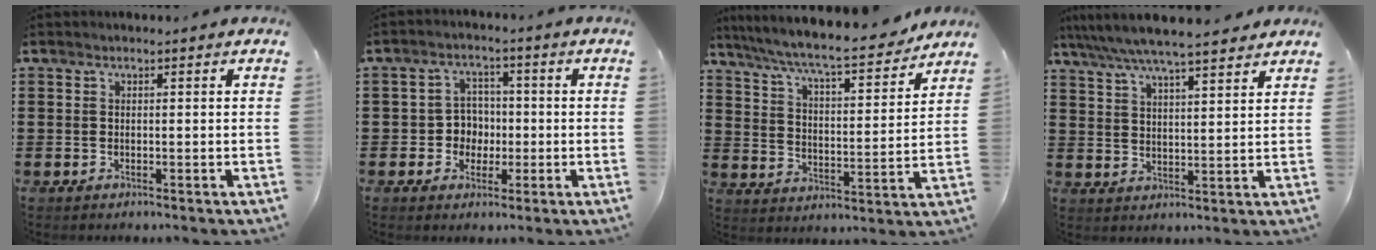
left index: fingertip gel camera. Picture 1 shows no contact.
{"total": 4.6, "force": [-0.7, 4.3, 1.3], "torque": [-0.041, 0.012, -0.016]}
{"total": 7.7, "force": [6.9, 0.3, 3.4], "torque": [-0.096, -0.042, 0.113]}
{"total": 5.9, "force": [5.3, 0.3, 2.6], "torque": [-0.070, -0.020, 0.093]}